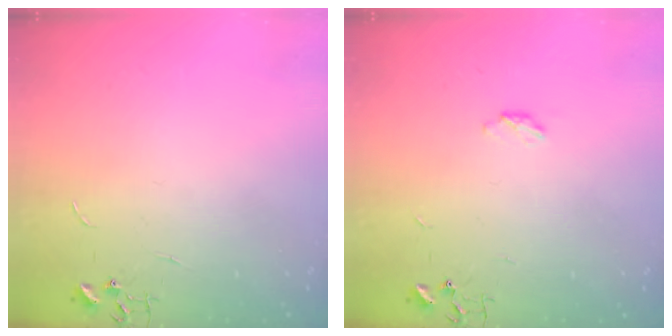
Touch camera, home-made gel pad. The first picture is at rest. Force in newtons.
{"total": 3.6, "press": 3.6, "slide": 0.6}